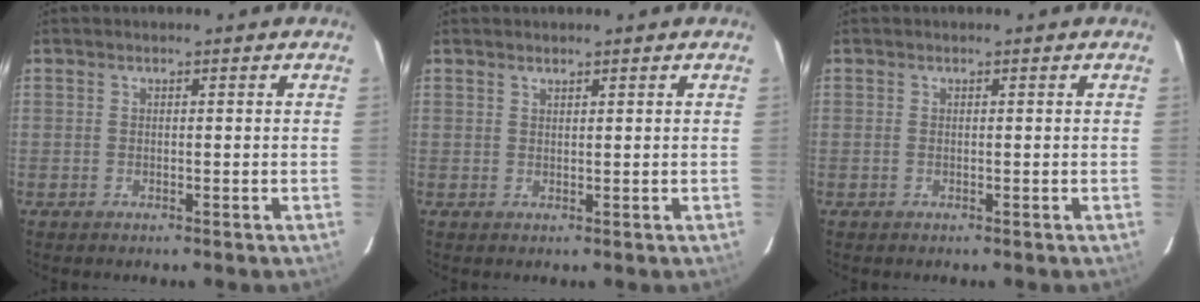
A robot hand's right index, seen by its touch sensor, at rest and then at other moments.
{"total": 0.8, "force": [0.7, 0.2, 0.2], "torque": [-0.004, 0.000, 0.013]}
{"total": 0.6, "force": [-0.2, 0.3, 0.4], "torque": [-0.009, 0.000, -0.005]}